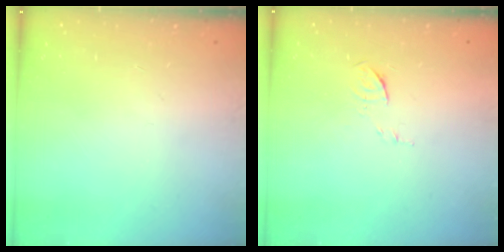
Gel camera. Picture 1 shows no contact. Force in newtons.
{"total": 5.0, "press": 4.9, "slide": 1.2}